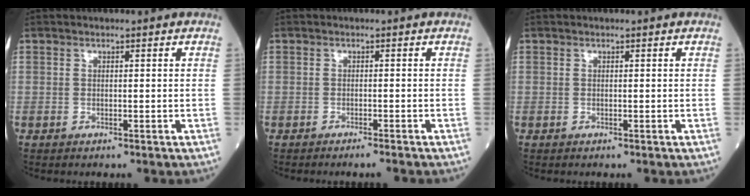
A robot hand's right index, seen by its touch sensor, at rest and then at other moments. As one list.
[{"total": 2.3, "force": [-2.0, -0.3, 1.1], "torque": [-0.014, -0.001, -0.025]}, {"total": 0.0}]